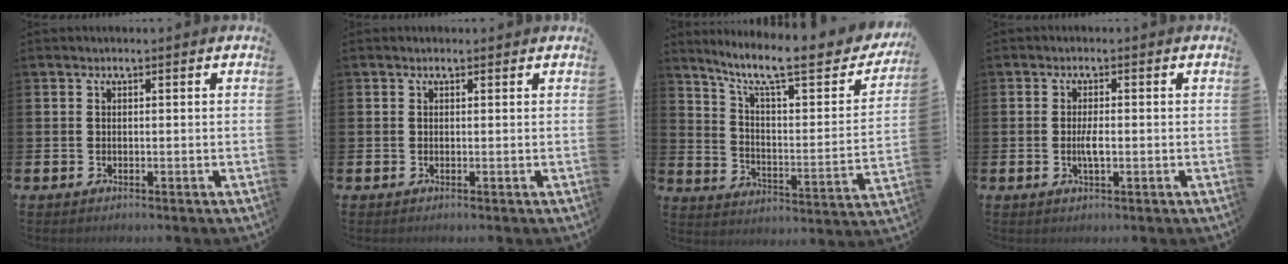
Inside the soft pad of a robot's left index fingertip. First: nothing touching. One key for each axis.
{"total": 0.0}
{"total": 10.9, "fx": 8.1, "fy": 2.7, "fz": 6.8, "tx": -0.131, "ty": -0.058, "tz": 0.124}
{"total": 2.2, "fx": -0.2, "fy": 0.6, "fz": 2.1, "tx": -0.033, "ty": -0.003, "tz": -0.006}